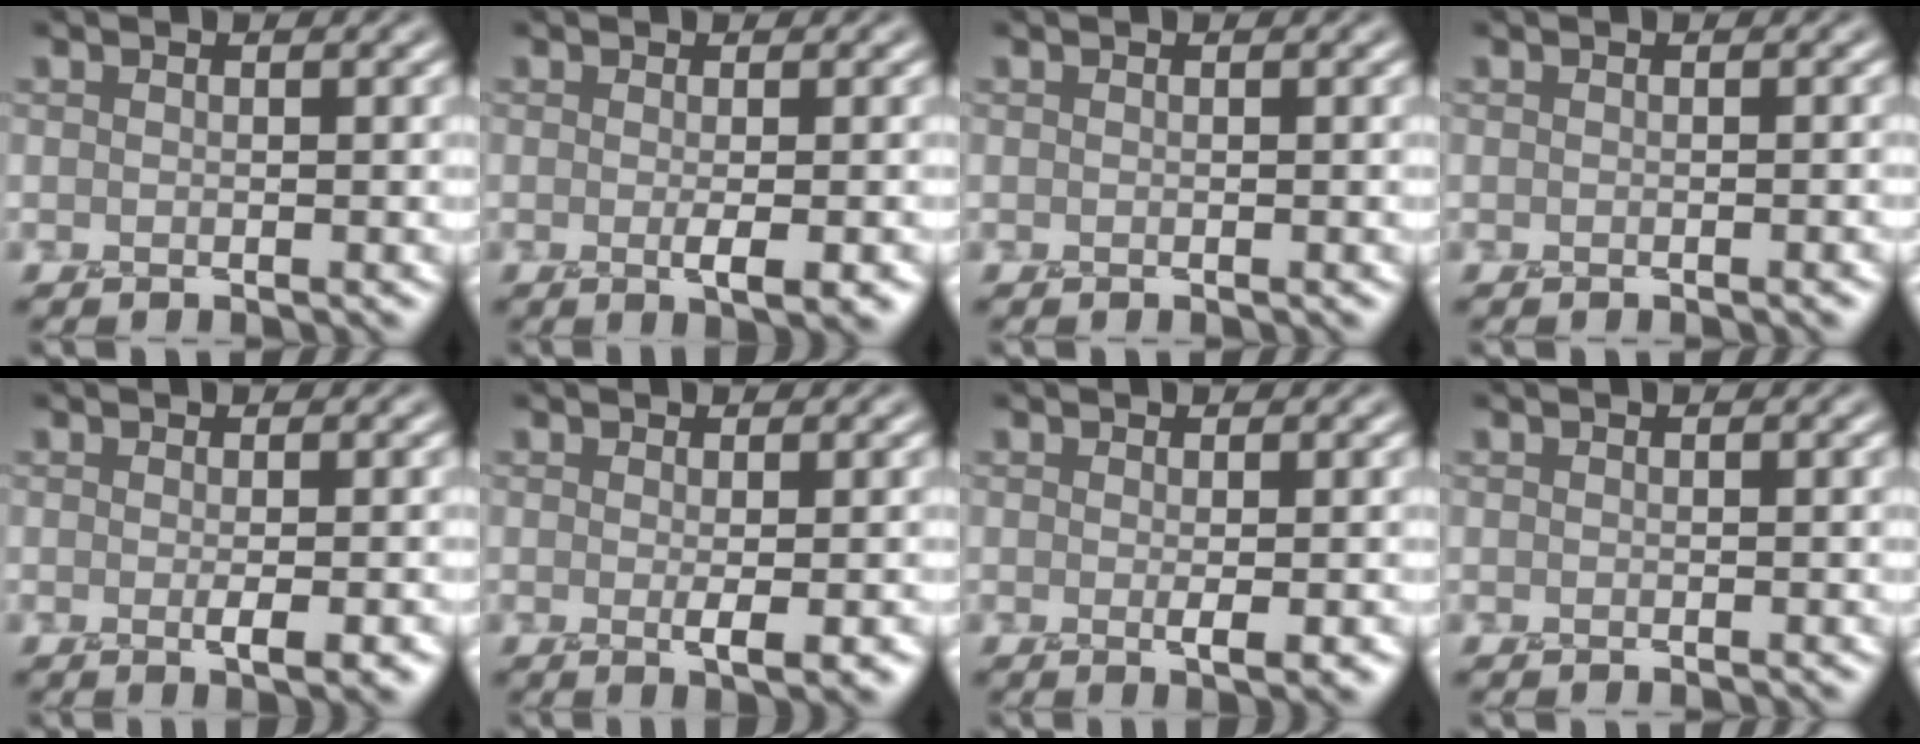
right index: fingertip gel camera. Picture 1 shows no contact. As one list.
[{"total": 2.6, "force": [-0.4, 0.6, 2.5], "torque": [-0.032, -0.002, -0.006]}, {"total": 0.0}, {"total": 0.8, "force": [-0.3, 0.1, 0.7], "torque": [-0.005, 0.003, -0.005]}, {"total": 2.4, "force": [-0.4, 0.6, 2.3], "torque": [-0.027, -0.002, -0.005]}, {"total": 2.1, "force": [-0.1, 0.4, 2.1], "torque": [-0.028, -0.003, -0.002]}, {"total": 1.7, "force": [-0.1, 0.3, 1.7], "torque": [-0.023, -0.004, -0.003]}, {"total": 0.0}]